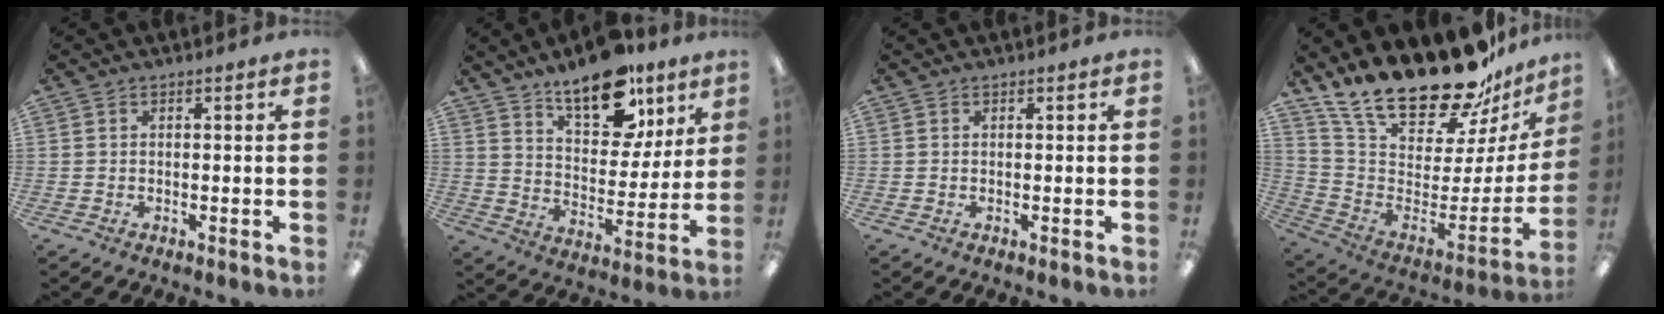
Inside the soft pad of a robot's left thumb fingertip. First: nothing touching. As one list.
[{"total": 17.1, "force": [12.3, 8.0, 8.7], "torque": [-0.129, -0.070, 0.214]}, {"total": 0.0}, {"total": 23.8, "force": [19.9, 7.3, 10.7], "torque": [-0.181, -0.157, 0.356]}]